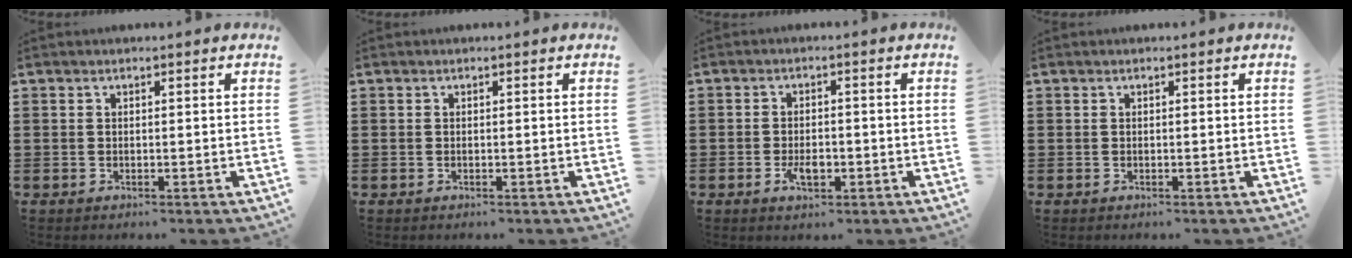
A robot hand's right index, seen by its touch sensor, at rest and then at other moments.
{"total": 0.0}
{"total": 3.2, "force": [-1.0, 1.6, 2.6], "torque": [-0.053, 0.001, -0.018]}
{"total": 0.0}